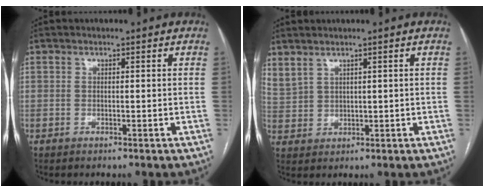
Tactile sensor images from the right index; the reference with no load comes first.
{"total": 5.1, "force": [3.7, 2.6, 2.4], "torque": [-0.063, 0.007, 0.093]}